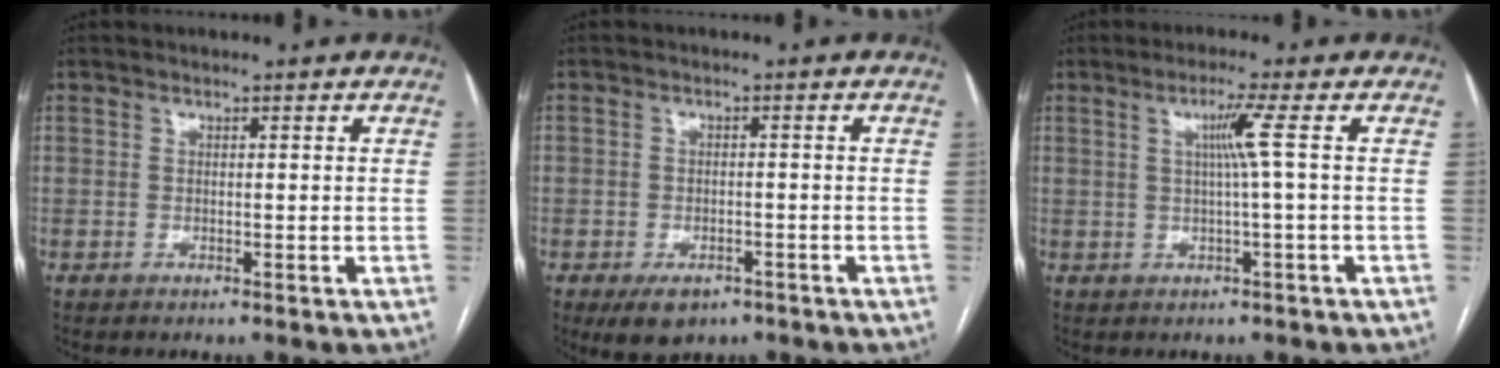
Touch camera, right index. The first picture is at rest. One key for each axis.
{"total": 5.0, "fx": -3.1, "fy": 3.2, "fz": 2.4, "tx": -0.036, "ty": -0.002, "tz": -0.037}
{"total": 3.7, "fx": 0.6, "fy": -1.6, "fz": 3.3, "tx": -0.066, "ty": 0.001, "tz": 0.014}